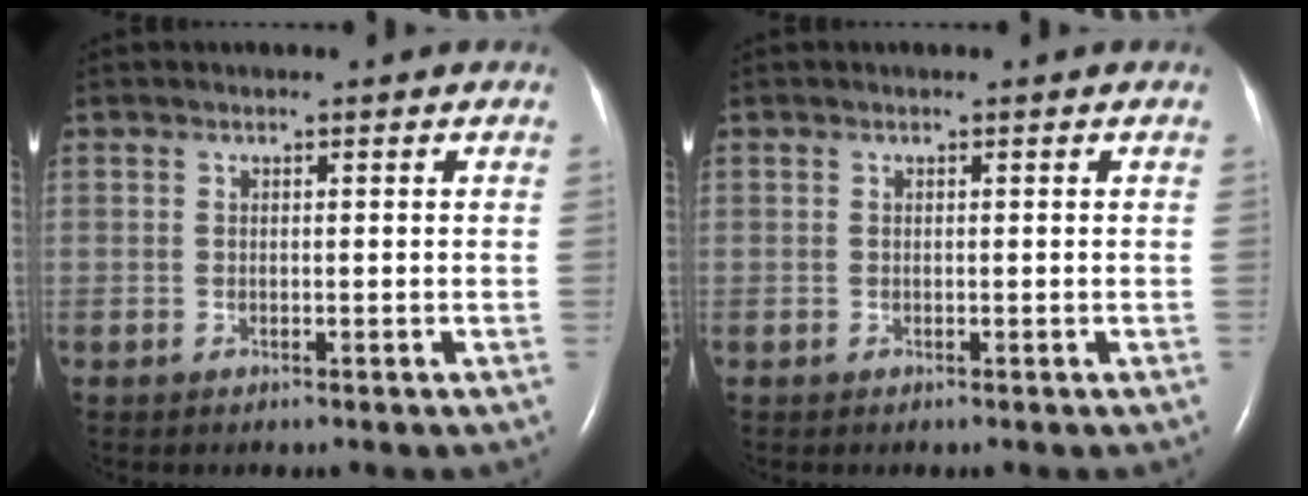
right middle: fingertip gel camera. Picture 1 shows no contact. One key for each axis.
{"total": 0.0}